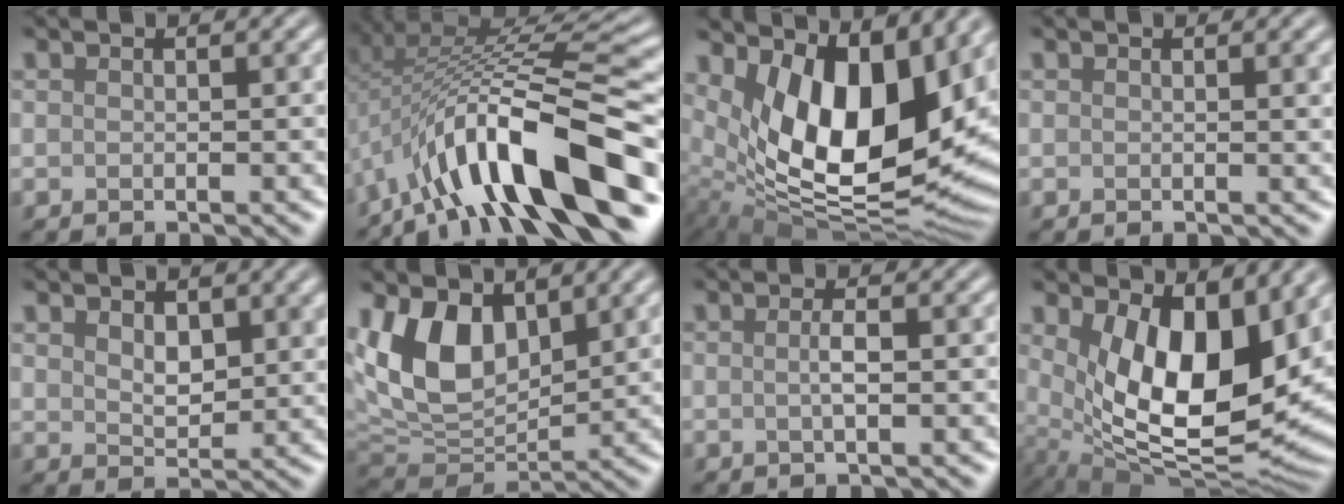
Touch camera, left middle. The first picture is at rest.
{"total": 12.9, "force": [-5.8, 3.6, 11.0], "torque": [-0.171, 0.024, -0.088]}
{"total": 13.1, "force": [3.5, 6.7, 10.7], "torque": [-0.161, -0.016, 0.066]}
{"total": 1.1, "force": [0.2, 0.3, 1.1], "torque": [-0.009, 0.005, 0.002]}
{"total": 2.6, "force": [1.6, 1.4, 1.5], "torque": [-0.032, 0.001, 0.040]}
{"total": 8.5, "force": [3.1, 5.3, 5.9], "torque": [-0.129, -0.003, 0.061]}
{"total": 1.5, "force": [0.0, 0.3, 1.5], "torque": [-0.026, 0.006, 0.003]}
{"total": 10.8, "force": [2.6, 5.0, 9.2], "torque": [-0.148, -0.021, 0.056]}